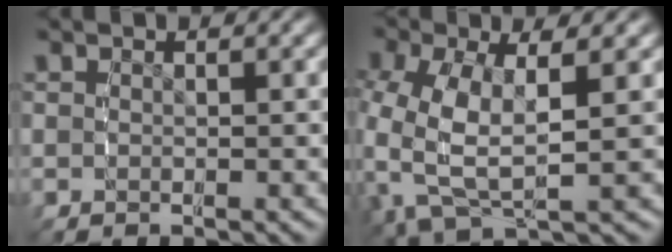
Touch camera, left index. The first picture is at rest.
{"total": 8.8, "force": [0.2, 6.0, 6.4], "torque": [-0.154, -0.027, 0.014]}